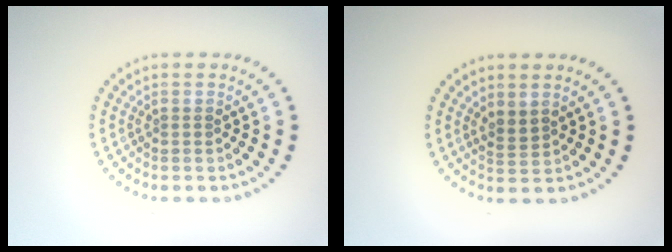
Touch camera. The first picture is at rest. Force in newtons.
{"total": 1.5, "press": 1.2, "slide": 0.9}